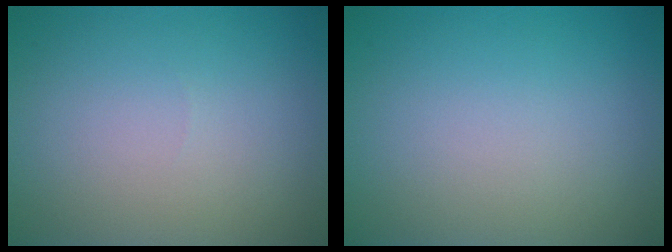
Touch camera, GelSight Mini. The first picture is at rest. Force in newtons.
{"total": 0.0}